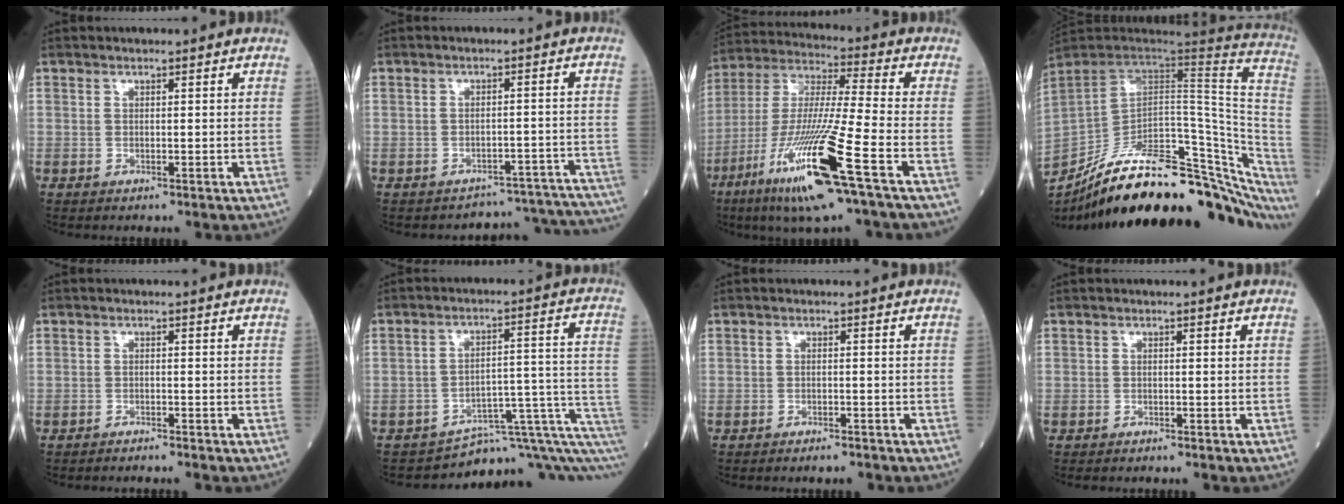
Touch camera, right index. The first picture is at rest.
{"total": 12.6, "force": [-12.4, 1.8, -0.8], "torque": [0.036, 0.042, -0.138]}
{"total": 19.0, "force": [-8.9, -0.1, 16.8], "torque": [-0.366, -0.044, -0.170]}
{"total": 32.8, "force": [-23.7, 9.6, 20.5], "torque": [-0.237, -0.021, -0.336]}
{"total": 2.8, "force": [-2.7, -0.1, 0.7], "torque": [-0.009, -0.004, -0.038]}
{"total": 11.3, "force": [-10.4, 1.6, 4.1], "torque": [-0.030, 0.072, -0.132]}
{"total": 2.2, "force": [-2.0, 0.4, 0.7], "torque": [-0.013, -0.003, -0.026]}
{"total": 1.7, "force": [-1.6, 0.4, 0.3], "torque": [-0.007, -0.002, -0.025]}